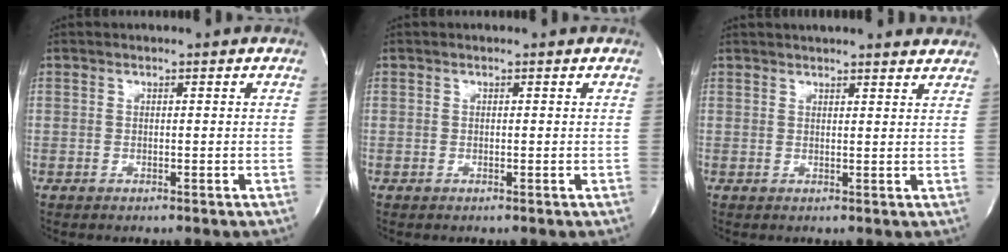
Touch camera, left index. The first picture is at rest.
{"total": 0.0}
{"total": 13.1, "force": [12.2, 1.8, 4.3], "torque": [-0.054, 0.021, 0.144]}